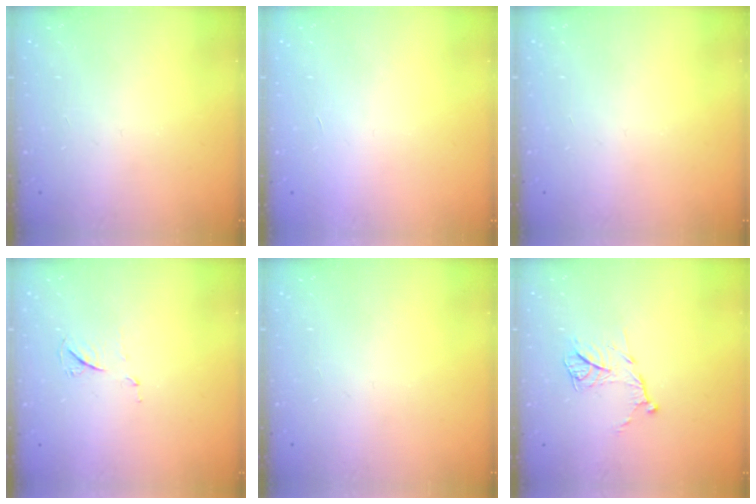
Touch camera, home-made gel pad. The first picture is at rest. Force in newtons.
{"total": 1.7, "press": 1.7, "slide": 0.1}
{"total": 0.0}
{"total": 6.0, "press": 6.0, "slide": 0.7}
{"total": 0.0}
{"total": 11.8, "press": 11.8, "slide": 0.8}